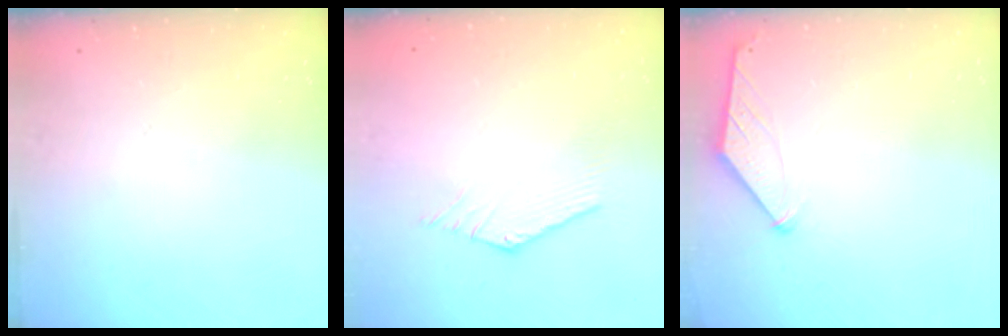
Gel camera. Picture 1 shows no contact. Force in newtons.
{"total": 0.7, "press": 0.6, "slide": 0.3}
{"total": 0.5, "press": 0.4, "slide": 0.3}